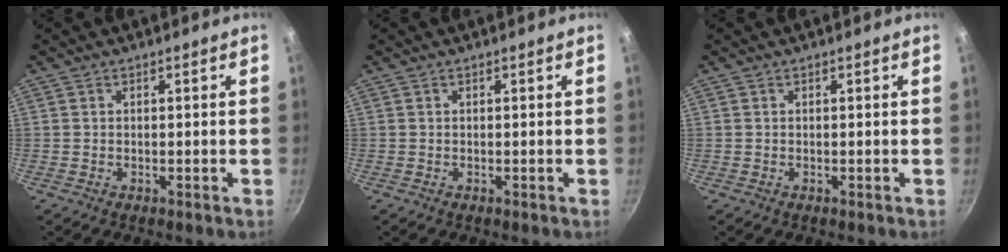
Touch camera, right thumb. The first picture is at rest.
{"total": 0.0}
{"total": 0.0}